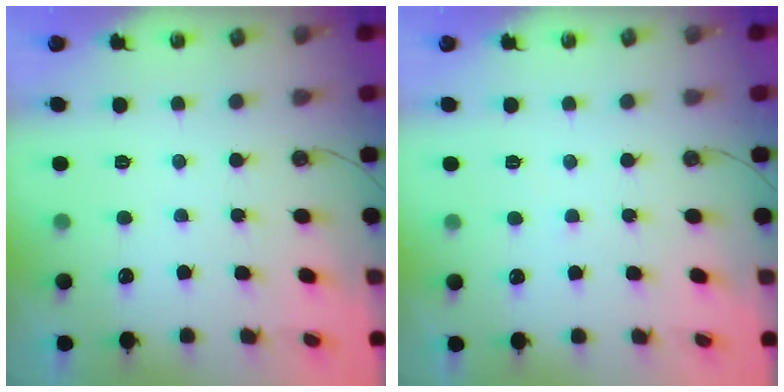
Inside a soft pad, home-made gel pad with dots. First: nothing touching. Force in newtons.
{"total": 4.6, "press": 4.5, "slide": 0.5}